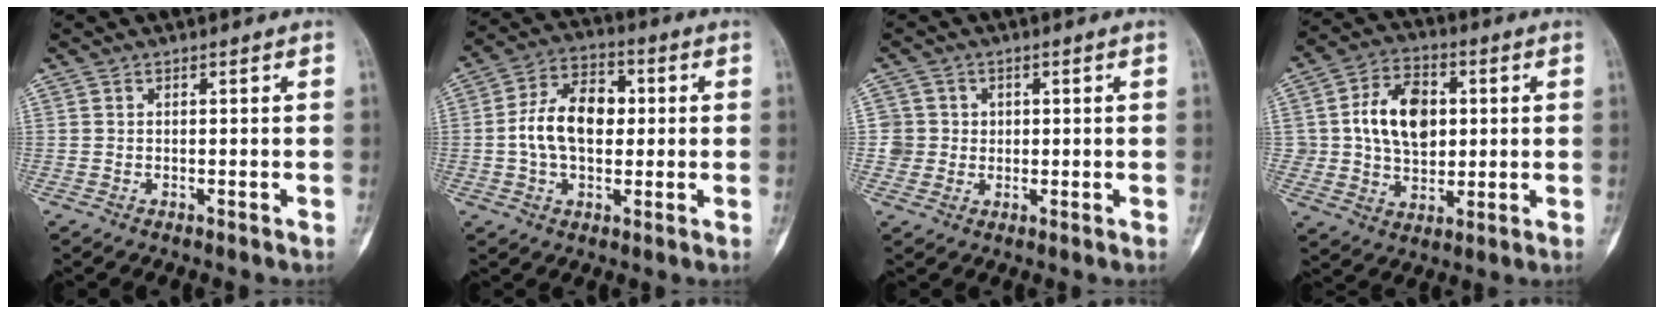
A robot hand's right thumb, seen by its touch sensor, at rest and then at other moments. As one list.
[{"total": 12.0, "force": [0.3, 7.8, 9.1], "torque": [-0.149, 0.024, -0.001]}, {"total": 3.9, "force": [0.4, 3.9, -0.2], "torque": [0.040, 0.008, 0.004]}, {"total": 13.3, "force": [2.0, 9.6, 9.1], "torque": [-0.113, 0.004, 0.036]}]